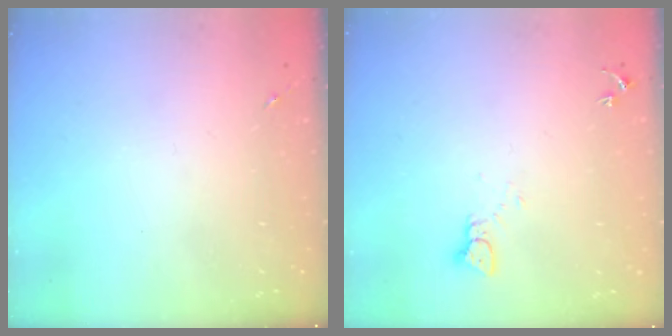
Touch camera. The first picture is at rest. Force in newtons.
{"total": 2.4, "press": 2.4, "slide": 0.2}